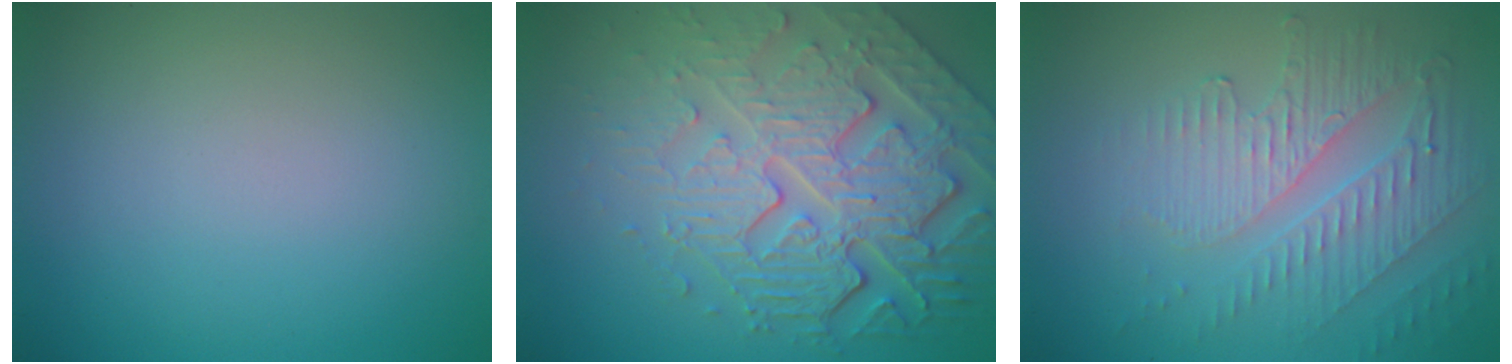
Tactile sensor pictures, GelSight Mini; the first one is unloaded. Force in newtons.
{"total": 8.2, "press": 5.8, "slide": 5.7}
{"total": 5.5, "press": 3.6, "slide": 4.1}